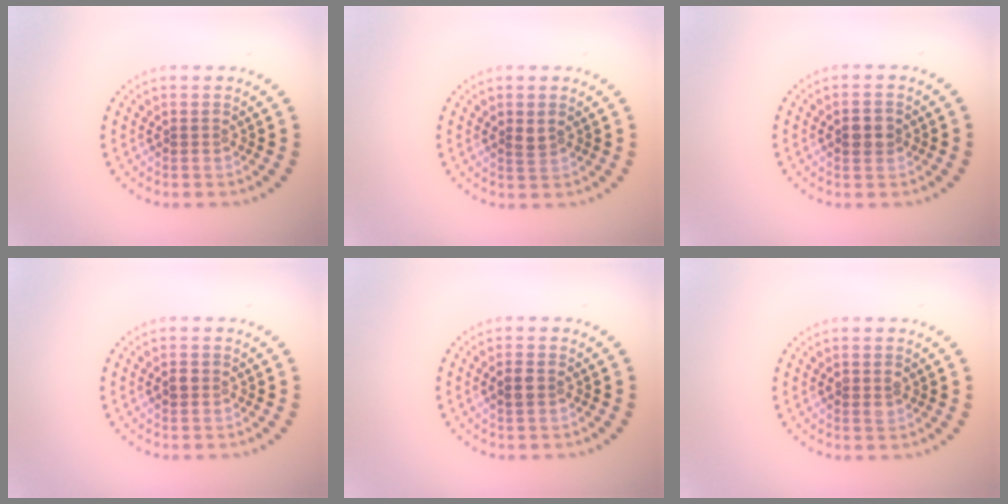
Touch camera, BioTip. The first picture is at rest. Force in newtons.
{"total": 0.9, "press": 0.9, "slide": 0.3}
{"total": 2.0, "press": 1.9, "slide": 0.4}
{"total": 1.0, "press": 1.0, "slide": 0.2}
{"total": 1.4, "press": 1.4, "slide": 0.1}
{"total": 1.1, "press": 1.1, "slide": 0.0}